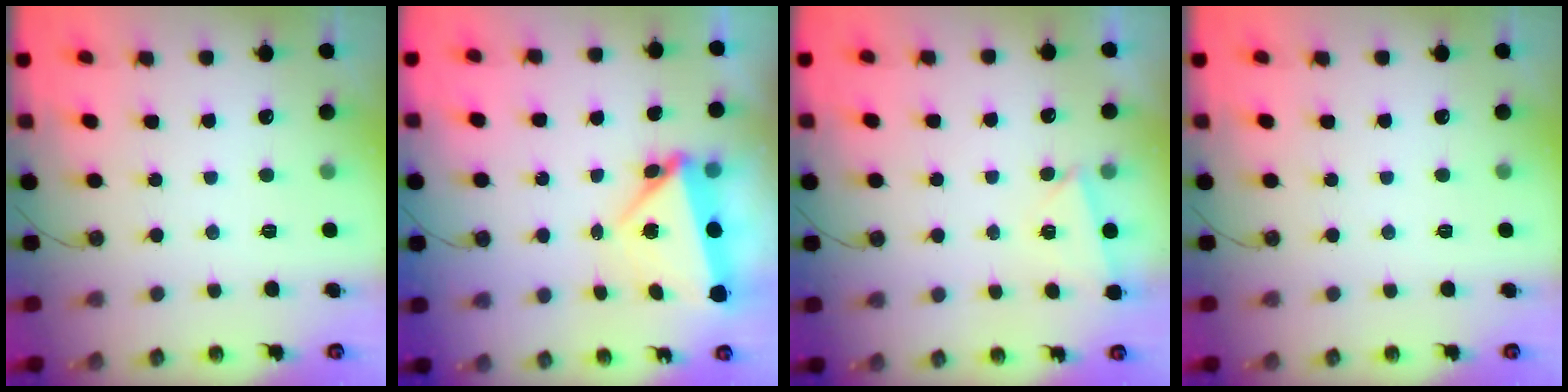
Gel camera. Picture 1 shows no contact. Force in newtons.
{"total": 10.2, "press": 5.7, "slide": 8.5}
{"total": 2.8, "press": 1.7, "slide": 2.2}
{"total": 0.0}